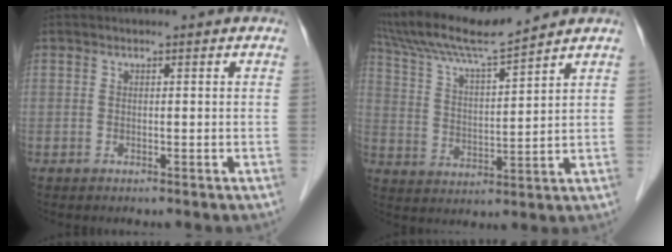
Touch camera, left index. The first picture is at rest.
{"total": 12.2, "force": [11.1, -0.8, 5.0], "torque": [-0.106, 0.015, 0.206]}